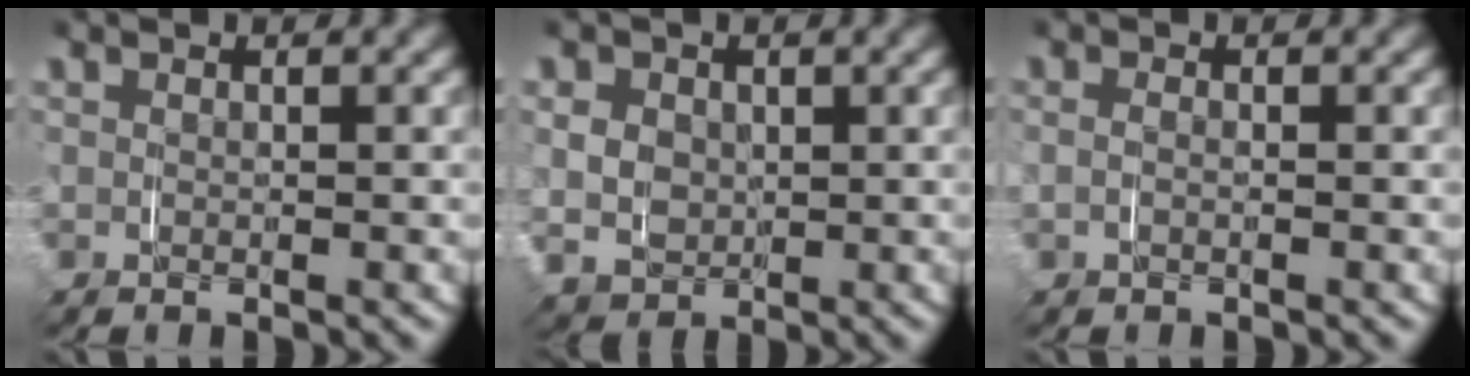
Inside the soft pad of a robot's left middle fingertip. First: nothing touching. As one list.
[{"total": 3.3, "force": [-0.1, 3.2, 0.6], "torque": [-0.020, -0.023, 0.009]}, {"total": 0.6, "force": [-0.4, -0.2, -0.3], "torque": [0.004, -0.001, -0.009]}]